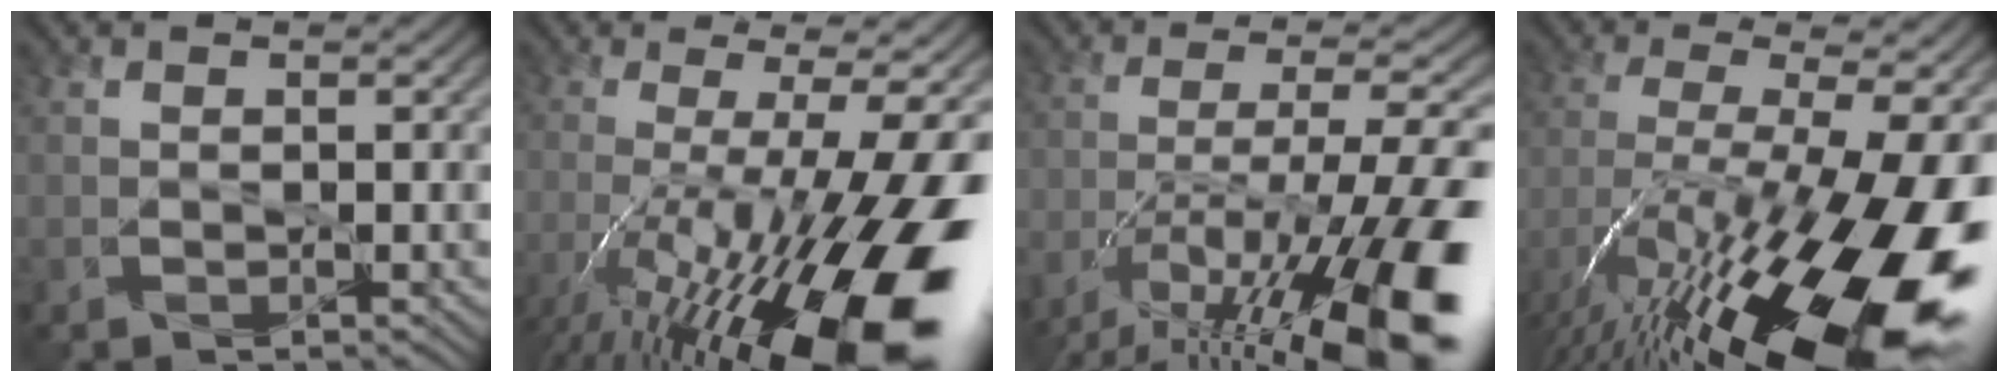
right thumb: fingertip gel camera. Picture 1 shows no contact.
{"total": 20.8, "force": [-7.7, 6.0, 18.4], "torque": [-0.287, -0.029, -0.121]}
{"total": 18.5, "force": [-10.6, 5.6, 14.0], "torque": [-0.240, -0.016, -0.174]}
{"total": 20.8, "force": [-9.9, 6.3, 17.2], "torque": [-0.289, -0.020, -0.159]}